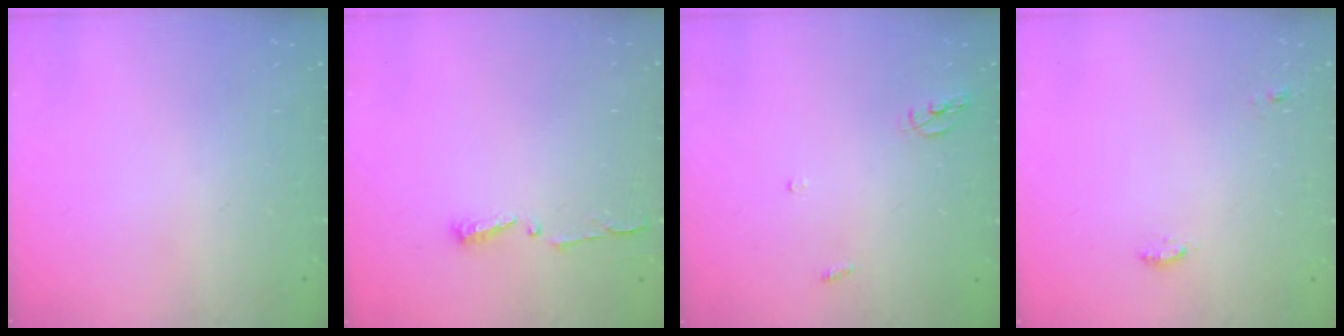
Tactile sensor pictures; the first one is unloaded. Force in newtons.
{"total": 3.7, "press": 3.7, "slide": 0.5}
{"total": 5.6, "press": 5.6, "slide": 0.4}
{"total": 5.9, "press": 4.3, "slide": 4.1}